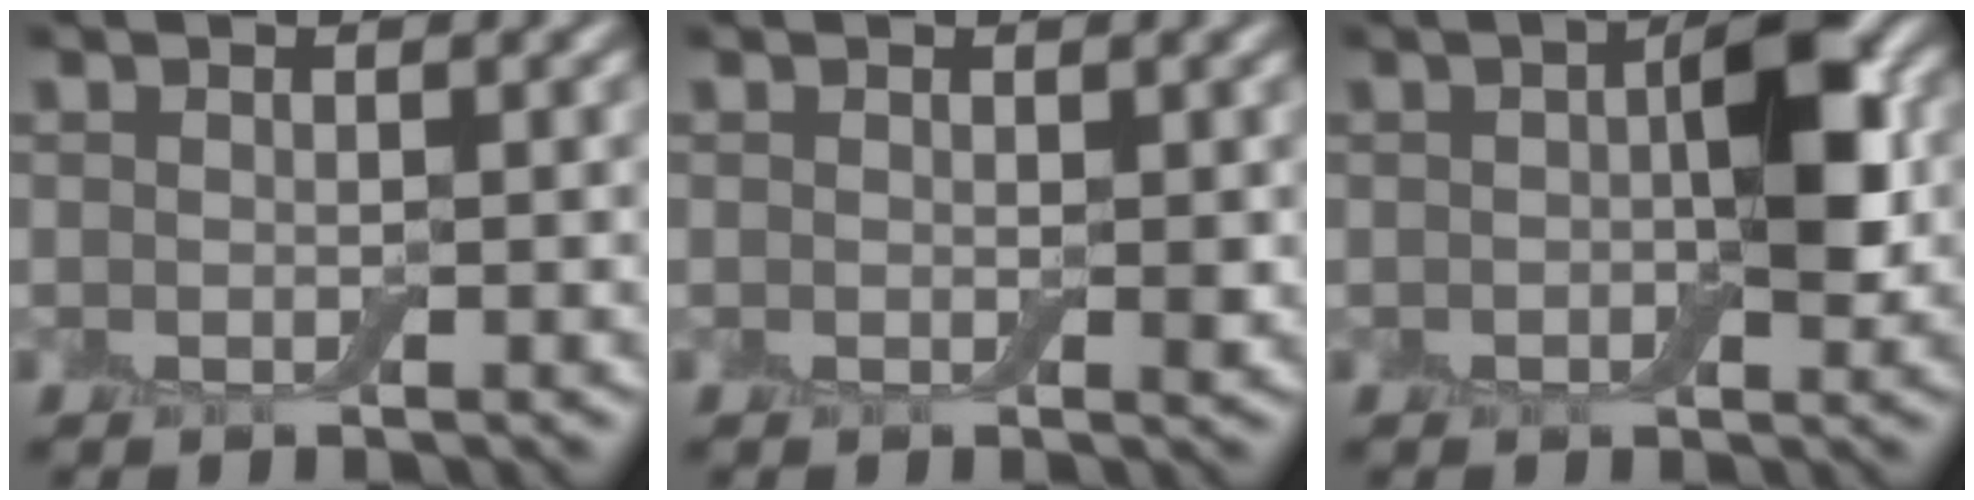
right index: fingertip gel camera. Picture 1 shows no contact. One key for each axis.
{"total": 0.6, "fx": 0.2, "fy": 0.4, "fz": 0.3, "tx": 0.000, "ty": 0.000, "tz": 0.002}
{"total": 5.1, "fx": 0.6, "fy": 2.2, "fz": 4.5, "tx": -0.058, "ty": 0.010, "tz": 0.006}